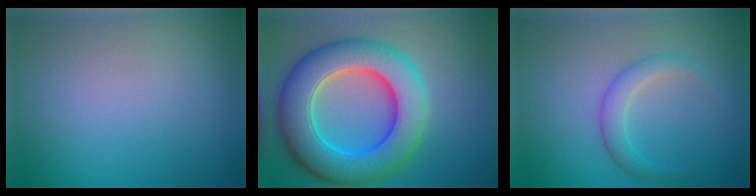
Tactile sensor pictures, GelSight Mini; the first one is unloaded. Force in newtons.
{"total": 11.0, "press": 11.0, "slide": 0.5}
{"total": 2.2, "press": 2.2, "slide": 0.1}